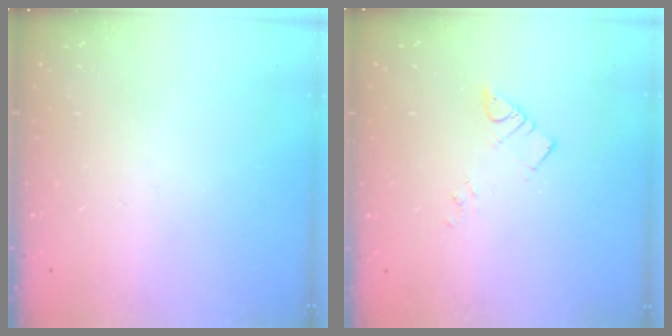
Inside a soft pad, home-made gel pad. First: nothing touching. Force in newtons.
{"total": 3.2, "press": 3.2, "slide": 0.4}